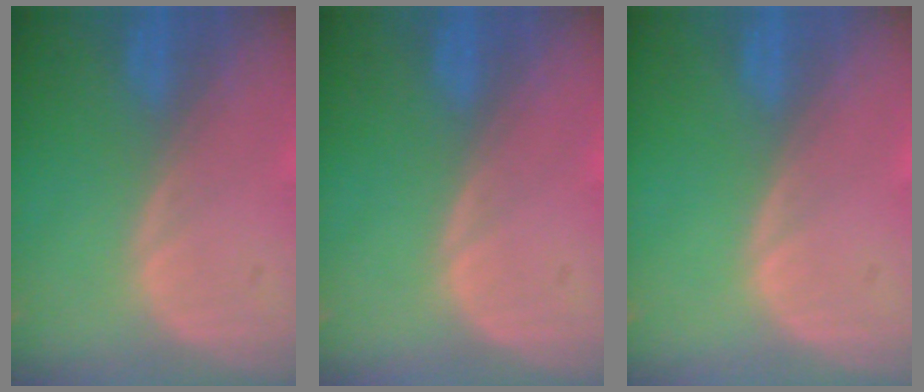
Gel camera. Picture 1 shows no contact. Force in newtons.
{"total": 0.0}
{"total": 0.0}